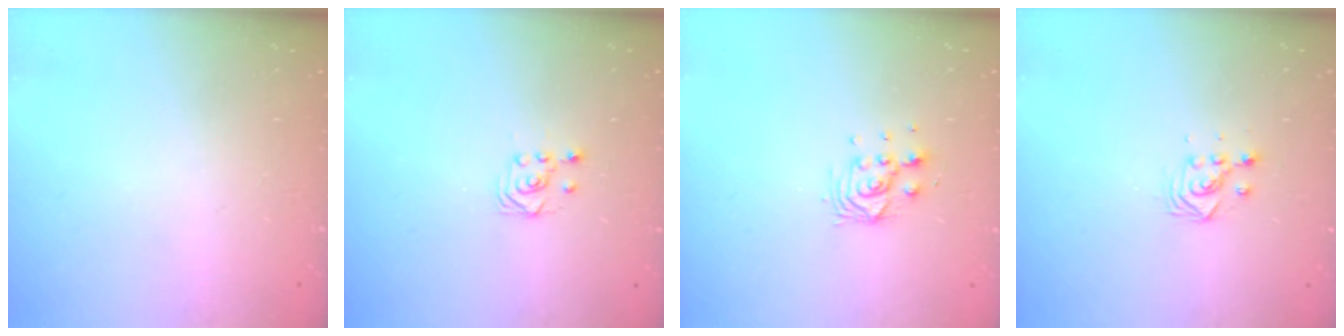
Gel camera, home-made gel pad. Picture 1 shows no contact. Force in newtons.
{"total": 2.7, "press": 2.4, "slide": 1.3}
{"total": 5.9, "press": 5.9, "slide": 0.4}
{"total": 3.7, "press": 3.7, "slide": 0.2}